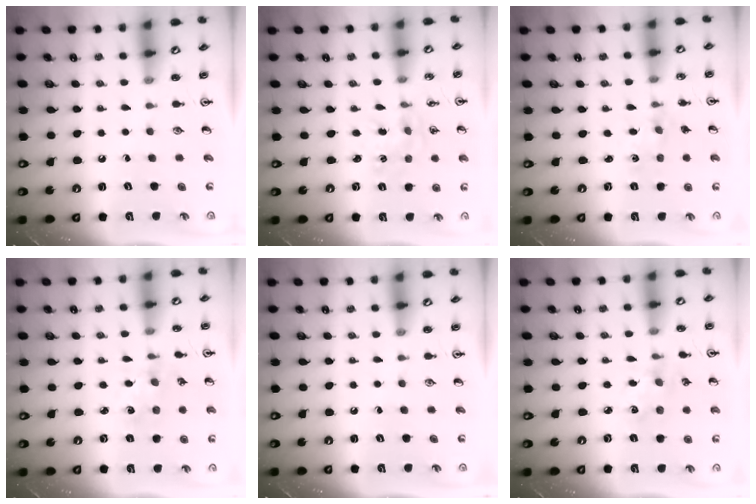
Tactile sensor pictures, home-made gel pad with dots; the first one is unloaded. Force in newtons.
{"total": 0.7, "press": 0.7, "slide": 0.1}
{"total": 0.0}
{"total": 1.4, "press": 1.4, "slide": 0.2}
{"total": 0.0}
{"total": 2.9, "press": 2.8, "slide": 0.4}